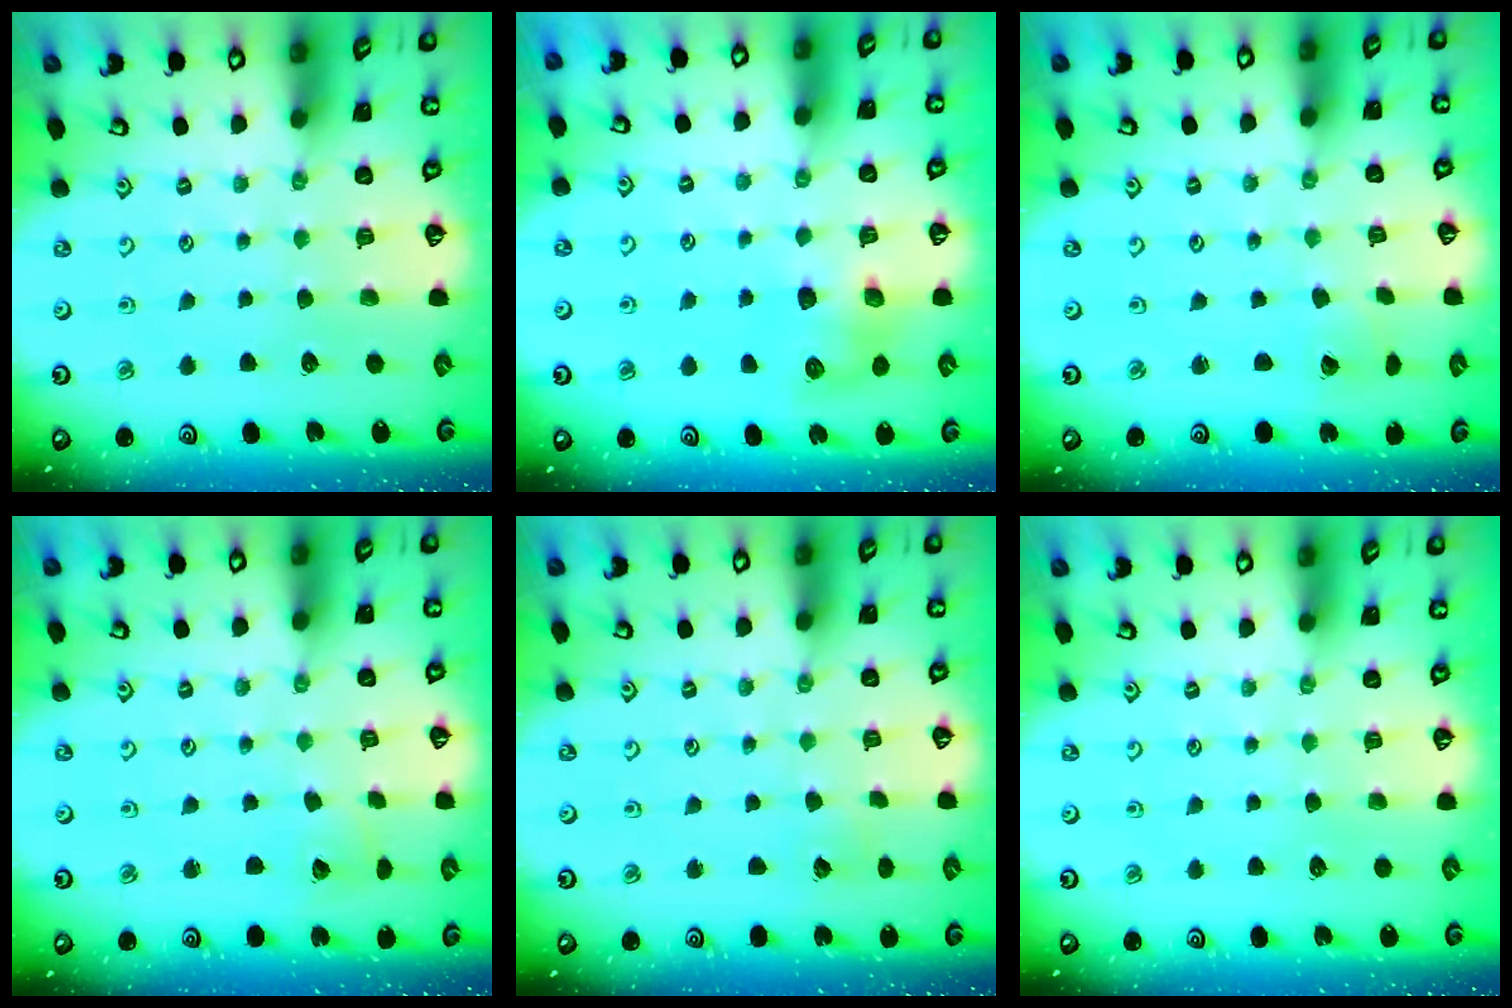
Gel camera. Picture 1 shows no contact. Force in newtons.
{"total": 8.1, "press": 8.0, "slide": 0.2}
{"total": 1.7, "press": 1.7, "slide": 0.2}
{"total": 2.2, "press": 2.2, "slide": 0.3}
{"total": 2.8, "press": 2.8, "slide": 0.3}
{"total": 0.0}